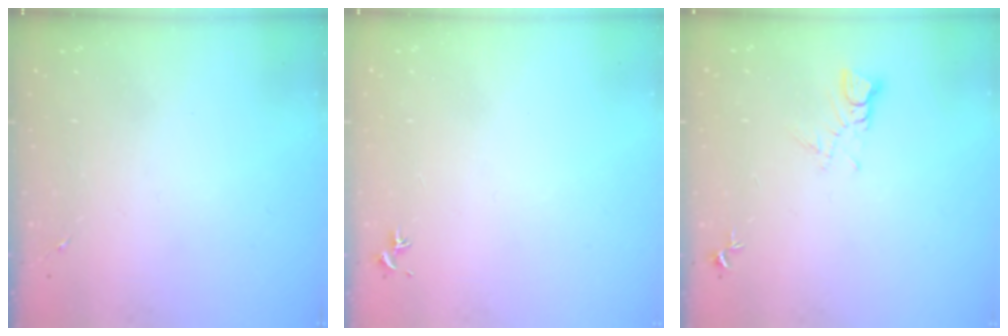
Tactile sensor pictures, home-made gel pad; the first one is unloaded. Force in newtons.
{"total": 0.0}
{"total": 5.2, "press": 5.2, "slide": 0.3}